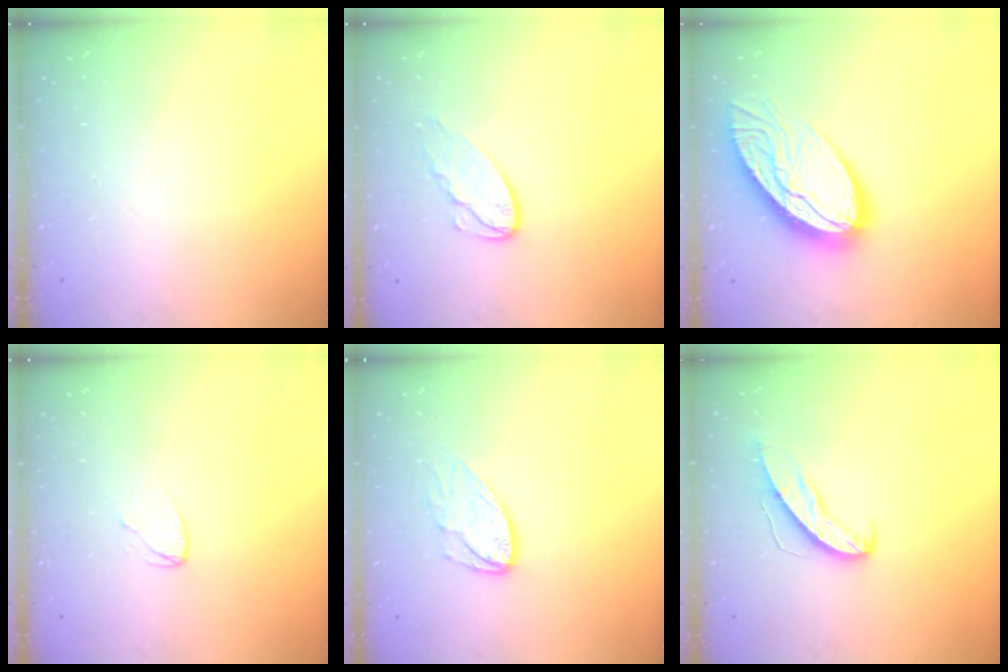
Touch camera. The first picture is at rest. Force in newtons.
{"total": 7.6, "press": 7.6, "slide": 0.3}
{"total": 20.0, "press": 19.9, "slide": 1.7}
{"total": 2.4, "press": 2.4, "slide": 0.2}
{"total": 7.9, "press": 7.9, "slide": 0.3}
{"total": 6.3, "press": 6.3, "slide": 0.5}